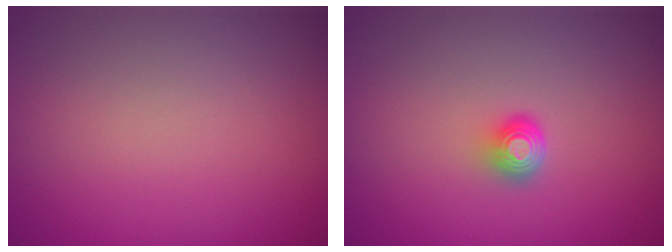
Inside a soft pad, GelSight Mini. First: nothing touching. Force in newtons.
{"total": 1.6, "press": 1.2, "slide": 1.1}